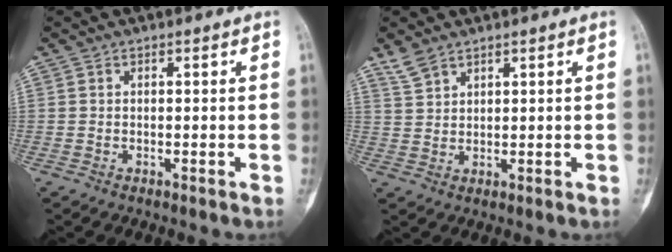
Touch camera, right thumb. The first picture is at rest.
{"total": 3.5, "force": [2.8, 1.5, 1.4], "torque": [-0.024, -0.005, 0.063]}